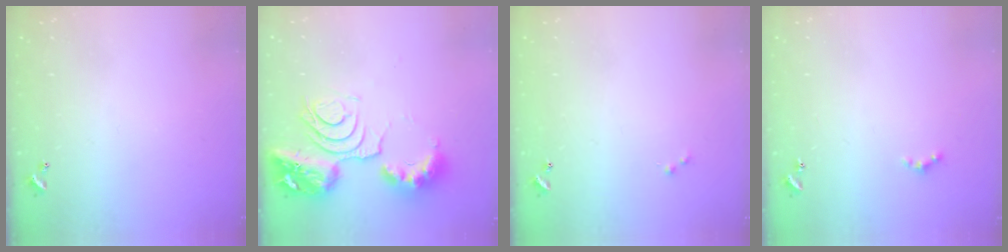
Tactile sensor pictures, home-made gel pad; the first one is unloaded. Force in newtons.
{"total": 17.1, "press": 17.0, "slide": 1.8}
{"total": 0.0}
{"total": 0.7, "press": 0.6, "slide": 0.4}